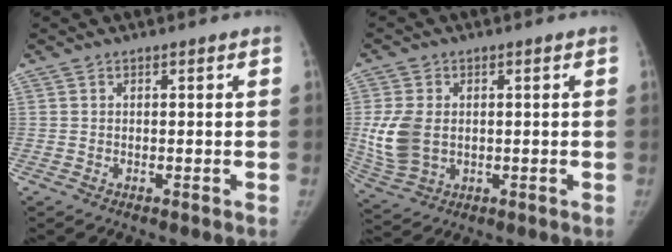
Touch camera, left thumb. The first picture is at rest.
{"total": 9.1, "force": [0.2, 6.5, 6.4], "torque": [-0.133, -0.003, 0.019]}